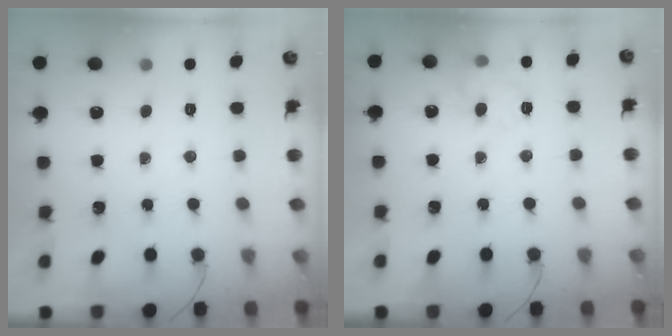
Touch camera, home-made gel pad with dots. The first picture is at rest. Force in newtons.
{"total": 9.6, "press": 9.6, "slide": 1.1}